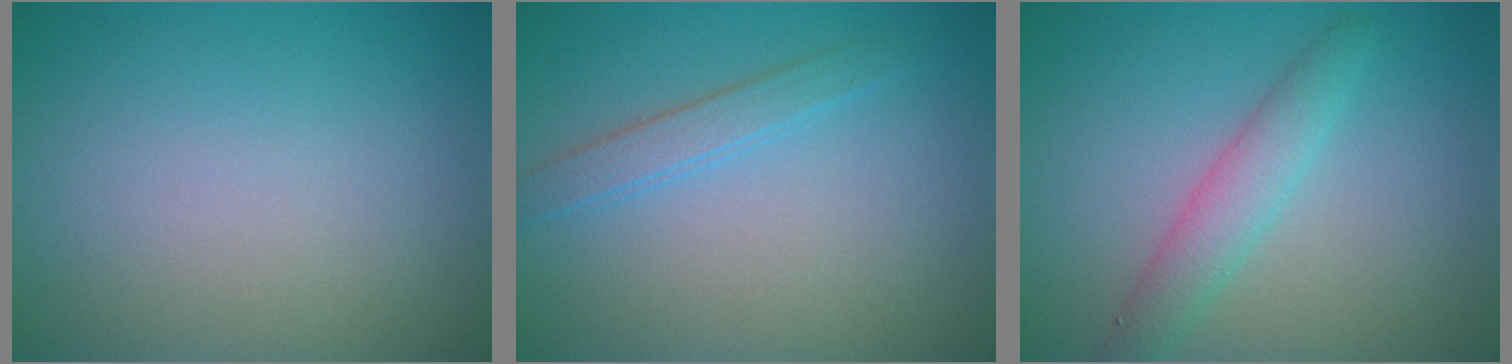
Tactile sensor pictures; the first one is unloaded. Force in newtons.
{"total": 1.8, "press": 1.8, "slide": 0.1}
{"total": 3.0, "press": 3.0, "slide": 0.3}